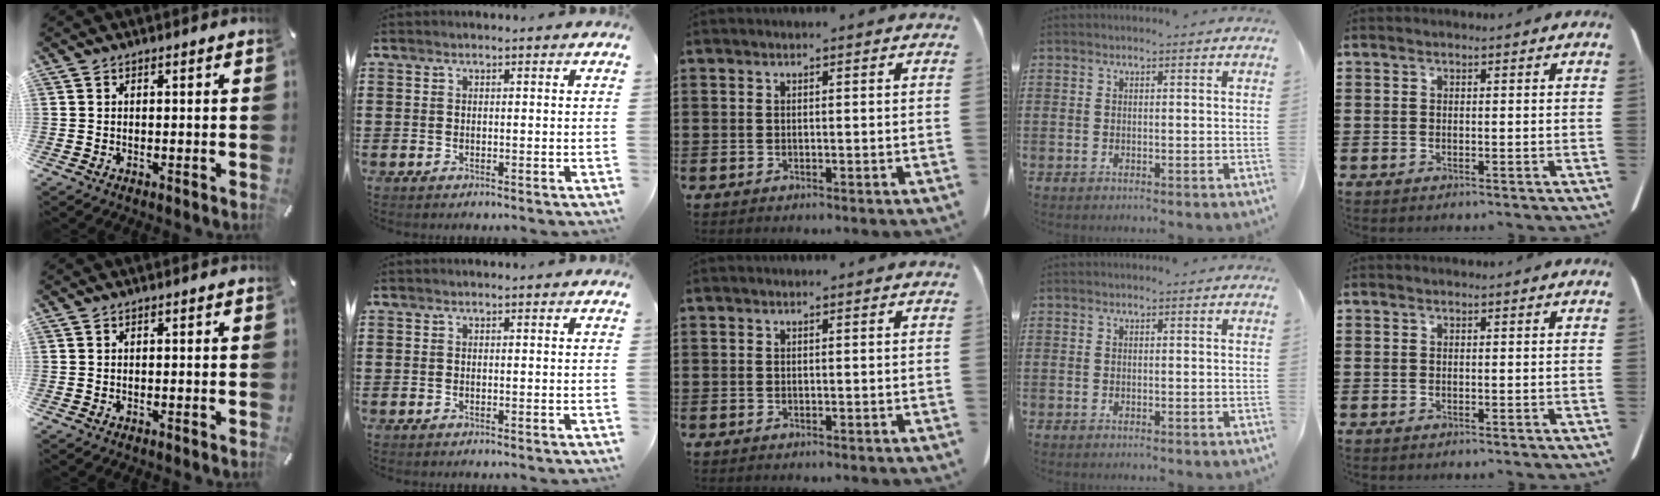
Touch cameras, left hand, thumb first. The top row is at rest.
{}